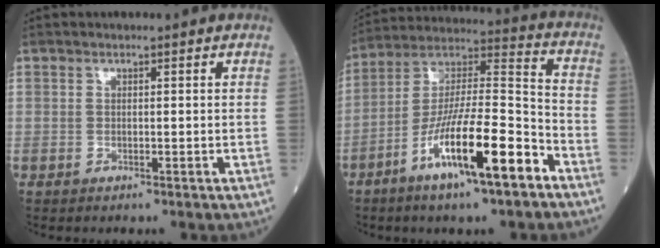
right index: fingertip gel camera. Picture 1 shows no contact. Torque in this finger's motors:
{"motor_torque": [1.76, -0.38, 1.05, 0.21]}